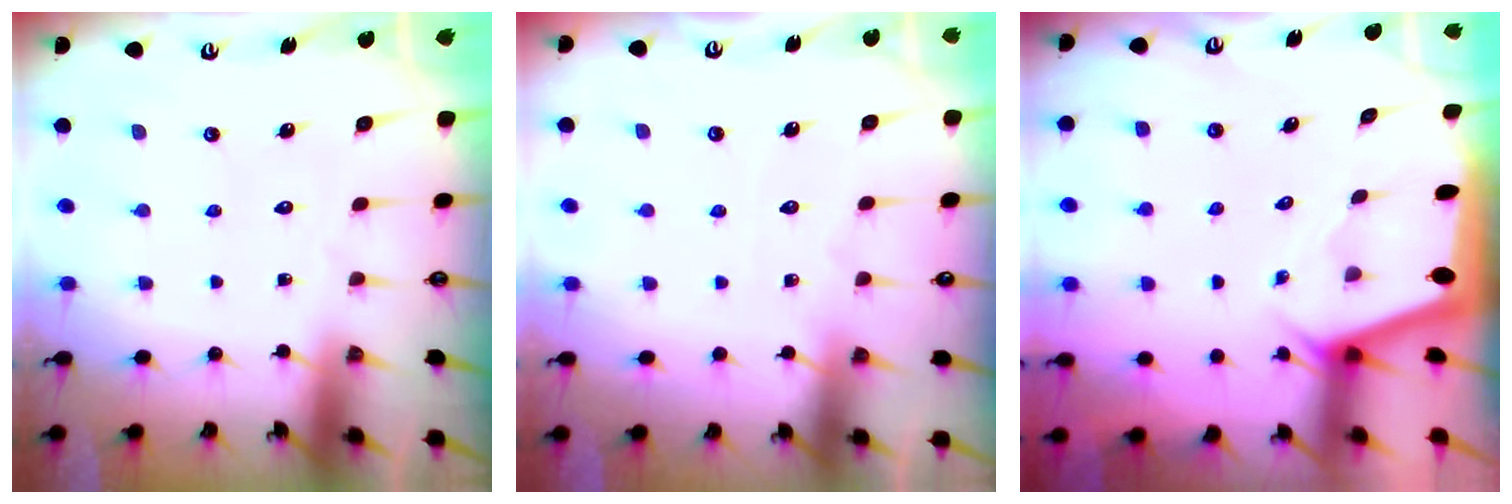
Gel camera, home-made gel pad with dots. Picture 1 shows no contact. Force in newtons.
{"total": 5.2, "press": 5.2, "slide": 0.7}
{"total": 2.1, "press": 2.1, "slide": 0.0}